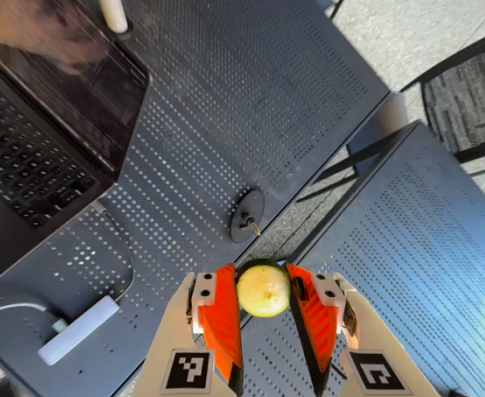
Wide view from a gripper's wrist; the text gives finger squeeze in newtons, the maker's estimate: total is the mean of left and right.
{"total": 8.0, "left": 7.6, "right": 8.4}